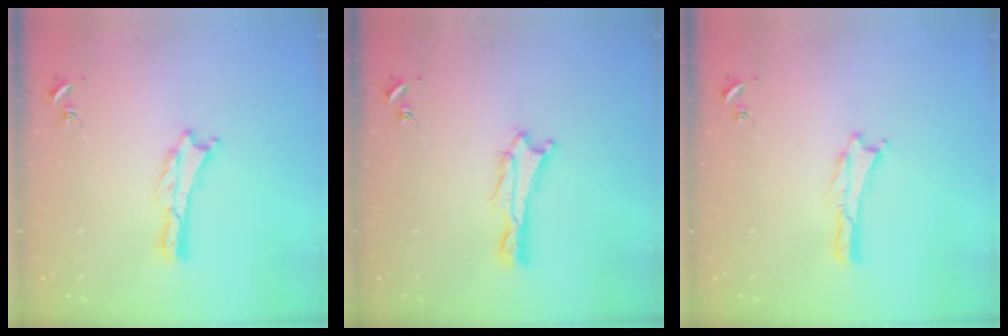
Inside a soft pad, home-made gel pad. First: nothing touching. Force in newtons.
{"total": 0.9, "press": 0.9, "slide": 0.2}
{"total": 0.0}